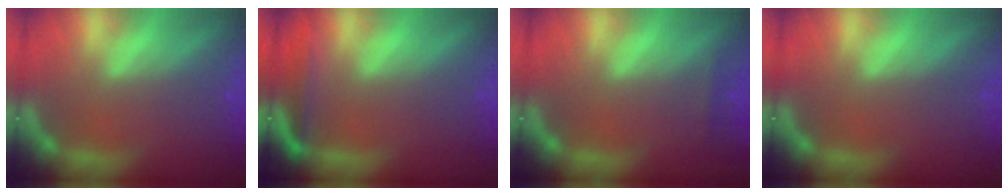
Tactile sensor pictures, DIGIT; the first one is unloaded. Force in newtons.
{"total": 3.0}
{"total": 0.9}
{"total": 0.0}